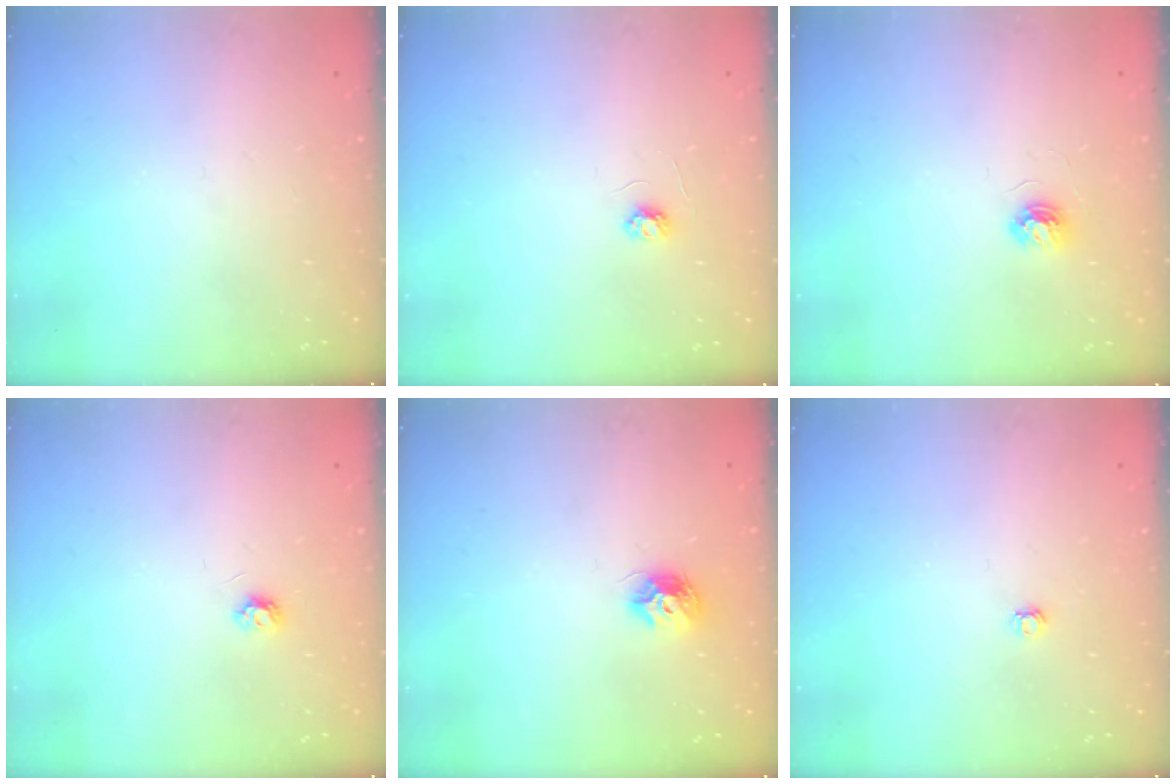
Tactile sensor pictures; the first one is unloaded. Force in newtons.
{"total": 3.1, "press": 3.1, "slide": 0.3}
{"total": 3.7, "press": 3.7, "slide": 0.4}
{"total": 3.9, "press": 3.8, "slide": 0.6}
{"total": 8.0, "press": 8.0, "slide": 0.5}
{"total": 3.0, "press": 3.0, "slide": 0.4}